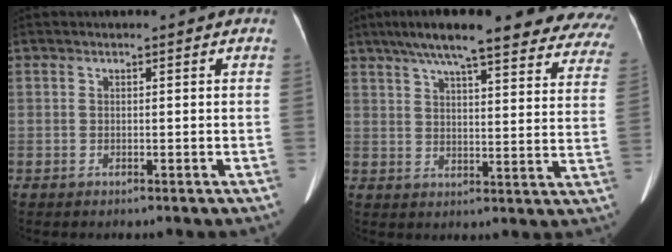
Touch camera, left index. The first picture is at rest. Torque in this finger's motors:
{"motor_torque": [0.94, -1.20, 0.81, 0.12]}